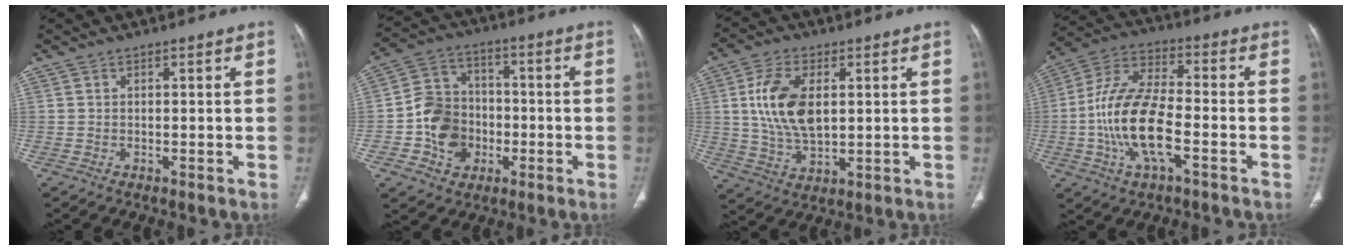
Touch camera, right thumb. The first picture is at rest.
{"total": 12.1, "force": [-2.9, 10.3, 5.8], "torque": [-0.068, 0.028, -0.054]}
{"total": 12.3, "force": [2.2, 7.0, 9.9], "torque": [-0.187, -0.007, 0.046]}
{"total": 15.5, "force": [-4.0, 6.7, 13.5], "torque": [-0.269, 0.031, -0.078]}